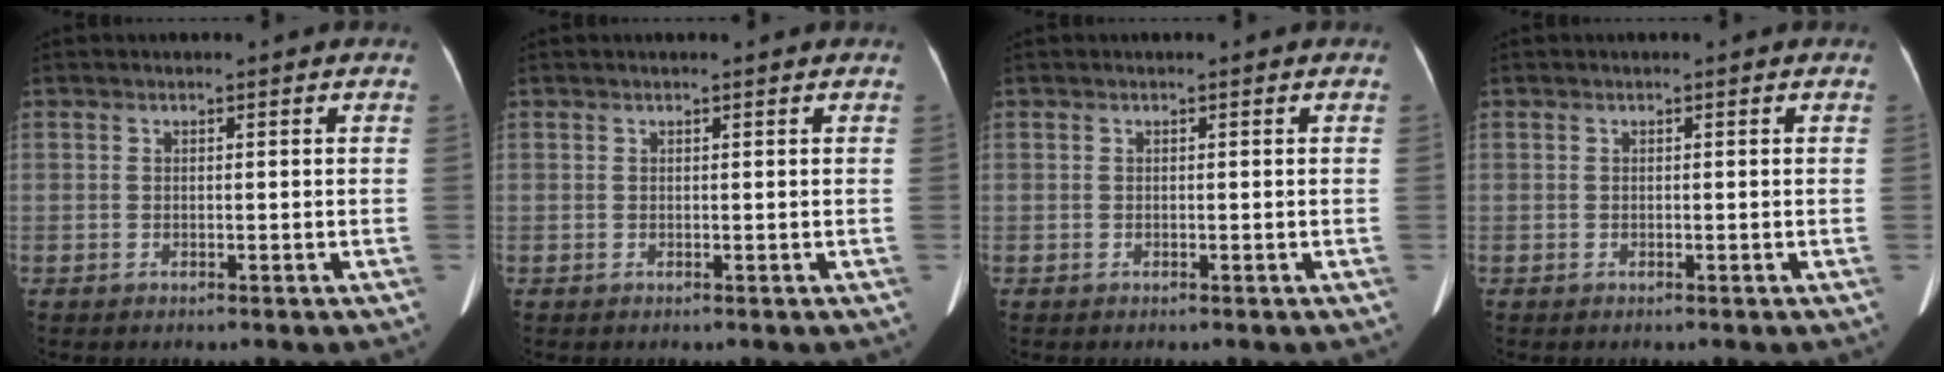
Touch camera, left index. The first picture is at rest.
{"total": 0.6, "force": [0.6, 0.1, 0.2], "torque": [-0.007, 0.005, 0.006]}
{"total": 0.0}
{"total": 0.0}